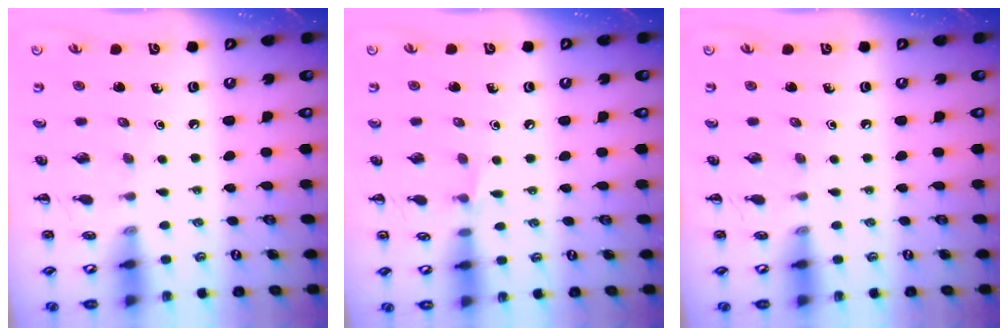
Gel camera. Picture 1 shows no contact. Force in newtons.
{"total": 3.5, "press": 3.3, "slide": 1.0}
{"total": 0.0}